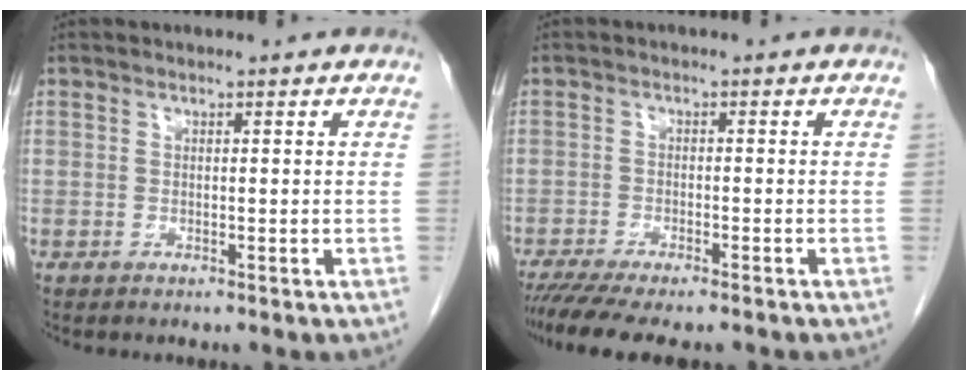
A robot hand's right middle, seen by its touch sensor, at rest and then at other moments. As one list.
[{"total": 9.8, "force": [-8.2, 1.8, 5.1], "torque": [-0.074, -0.012, -0.125]}]